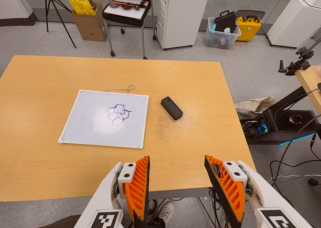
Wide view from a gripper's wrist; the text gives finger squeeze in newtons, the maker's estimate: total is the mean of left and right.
{"total": 0.0}